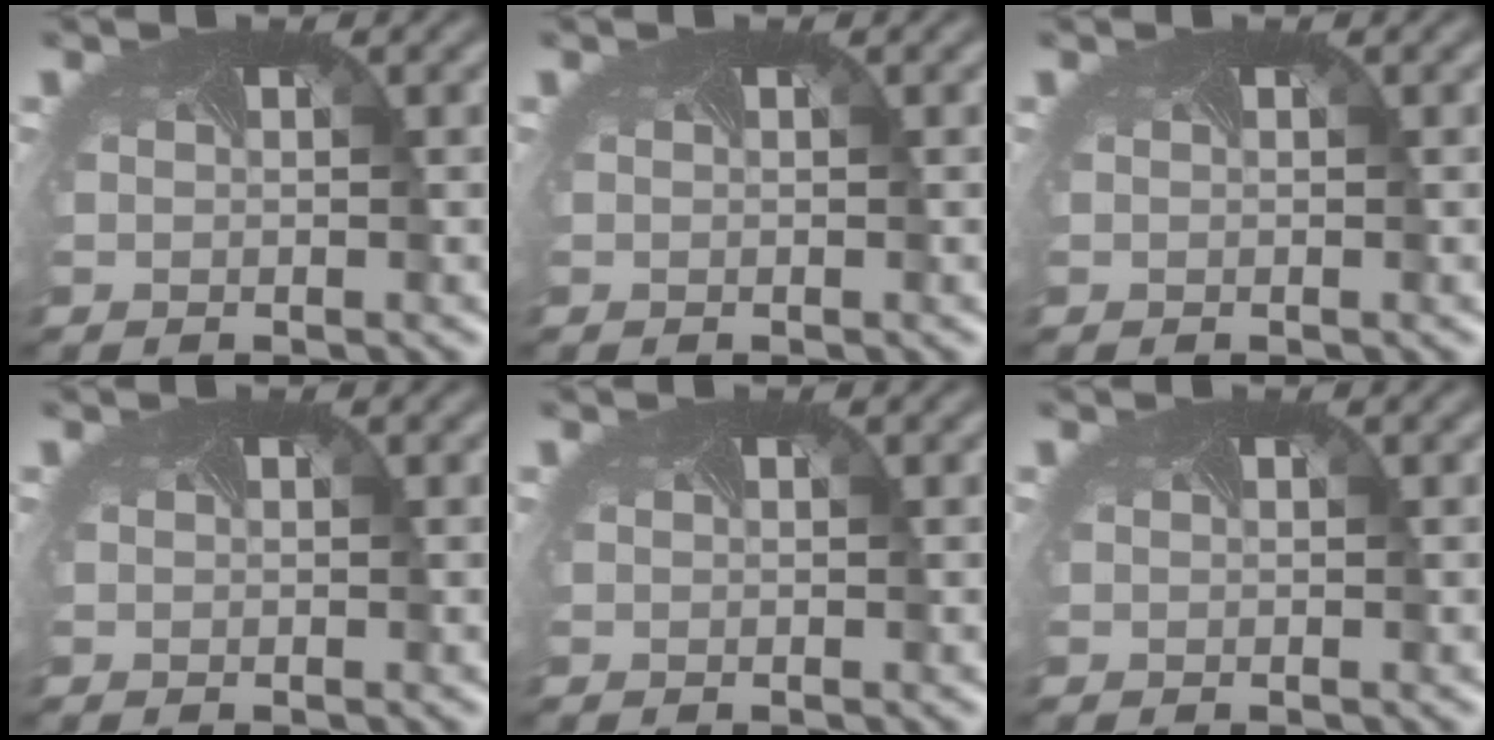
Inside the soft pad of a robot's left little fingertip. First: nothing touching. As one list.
[{"total": 0.0}, {"total": 0.0}, {"total": 0.0}, {"total": 0.0}, {"total": 0.0}]